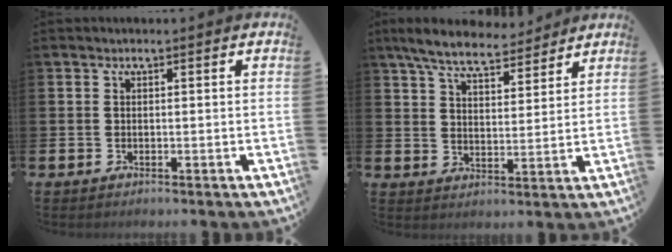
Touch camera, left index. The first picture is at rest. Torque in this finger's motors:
{"motor_torque": [0.29, -0.35, 0.67, 0.17]}